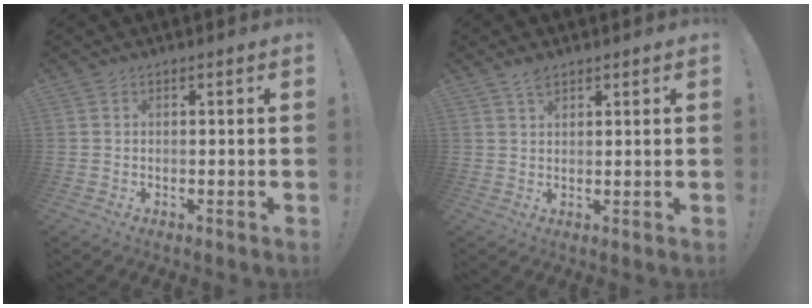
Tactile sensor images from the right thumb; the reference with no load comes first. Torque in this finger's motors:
{"motor_torque": [-0.40, 0.22, 0.03, -0.15, -0.01]}